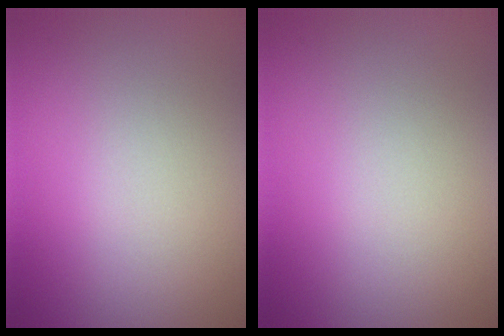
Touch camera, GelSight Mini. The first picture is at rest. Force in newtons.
{"total": 0.0}